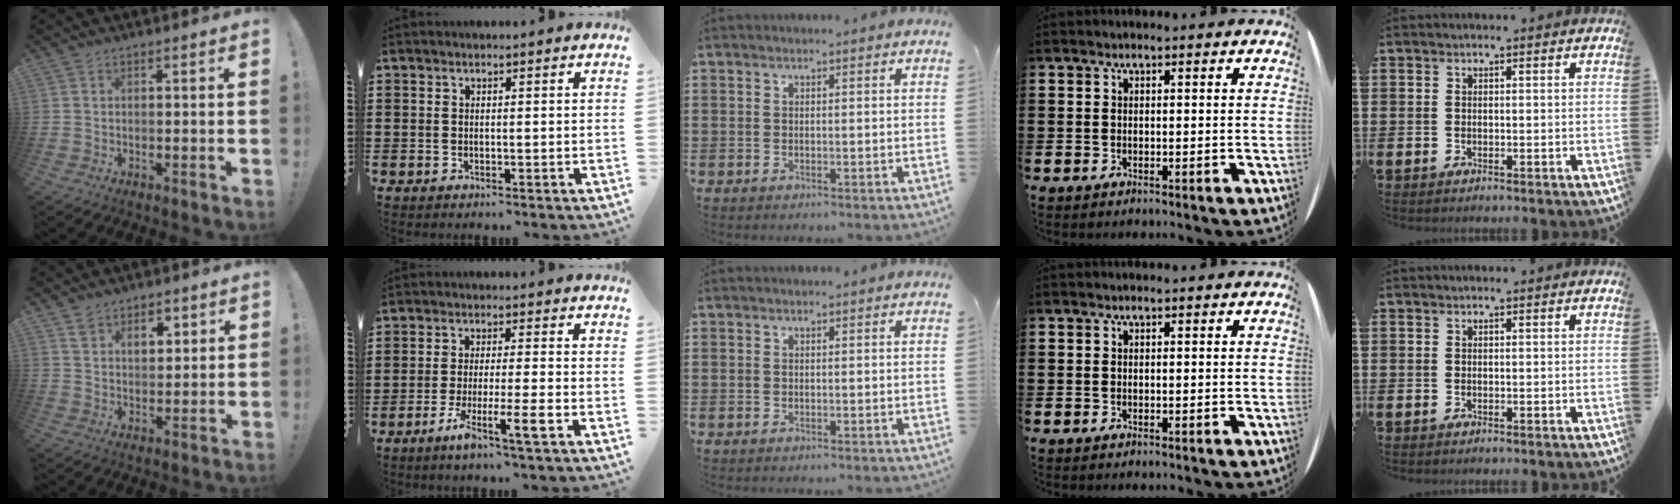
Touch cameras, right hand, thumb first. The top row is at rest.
{"thumb": {"total": 6.5, "force": [4.0, 4.3, 2.9], "torque": [-0.040, -0.018, 0.072]}, "index": {"total": 6.6, "force": [-3.4, -0.1, 5.6], "torque": [-0.104, -0.015, -0.062]}}